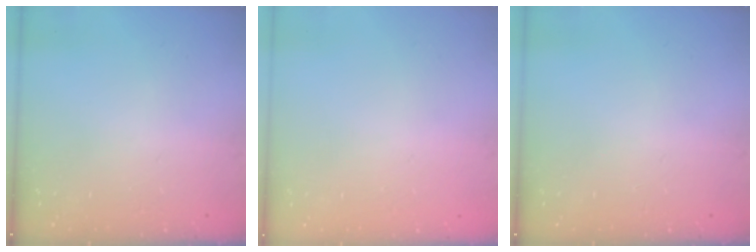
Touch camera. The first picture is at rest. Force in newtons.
{"total": 0.0}
{"total": 0.0}